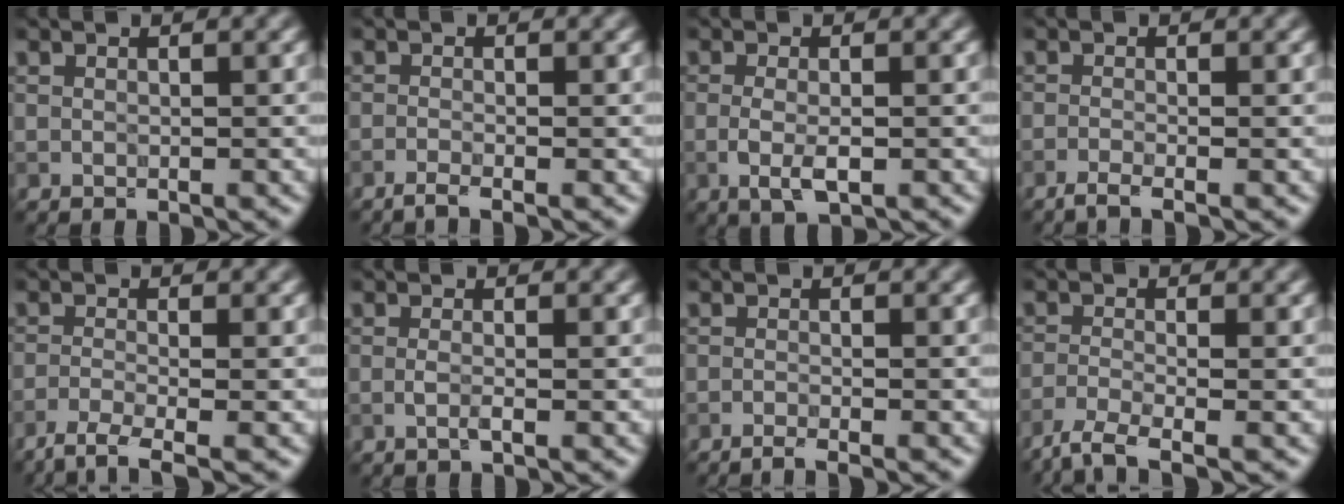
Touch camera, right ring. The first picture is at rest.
{"total": 1.7, "force": [-1.1, 0.3, 1.2], "torque": [-0.020, -0.002, -0.032]}
{"total": 2.6, "force": [-0.7, 0.9, 2.4], "torque": [-0.056, -0.005, -0.016]}
{"total": 2.0, "force": [-1.3, 0.4, 1.4], "torque": [-0.026, -0.003, -0.036]}
{"total": 3.5, "force": [-2.5, 0.7, 2.3], "torque": [-0.045, -0.004, -0.059]}
{"total": 1.1, "force": [-0.2, 0.2, 1.0], "torque": [-0.023, -0.001, -0.008]}
{"total": 1.9, "force": [-1.3, 0.3, 1.3], "torque": [-0.019, 0.001, -0.029]}
{"total": 3.8, "force": [-2.9, 0.8, 2.3], "torque": [-0.047, -0.008, -0.068]}